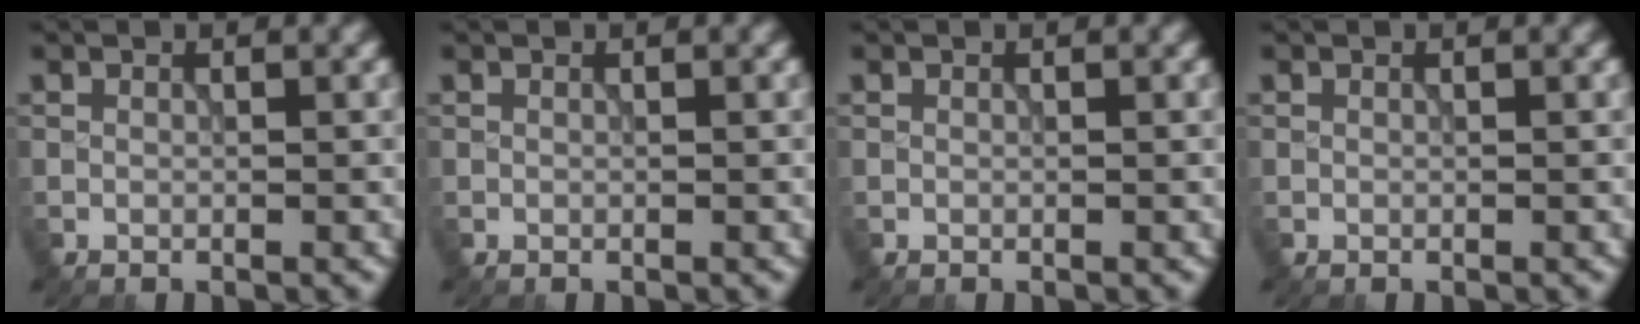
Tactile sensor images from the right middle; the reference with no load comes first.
{"total": 0.0}
{"total": 0.0}
{"total": 0.0}